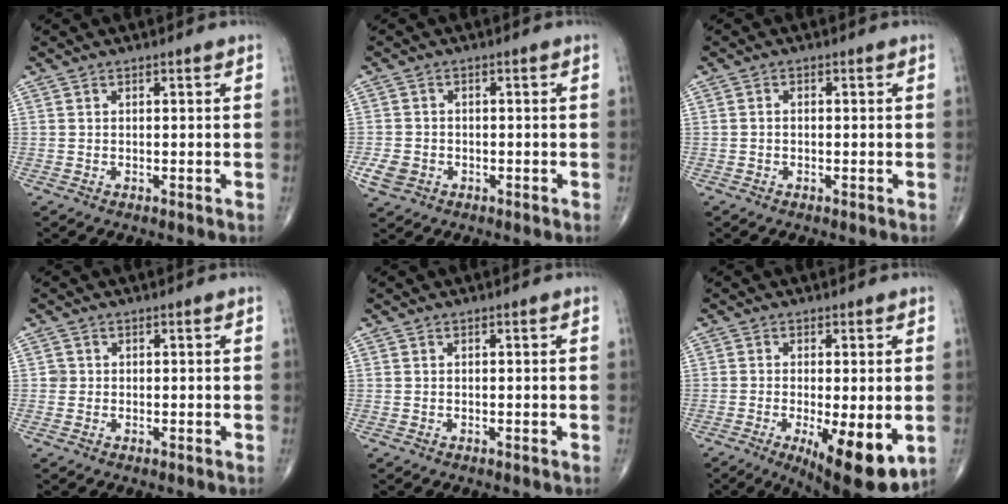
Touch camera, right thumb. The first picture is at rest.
{"total": 3.8, "force": [-1.4, 3.1, 1.7], "torque": [-0.031, 0.005, -0.022]}
{"total": 0.7, "force": [-0.2, 0.5, 0.5], "torque": [-0.007, 0.001, -0.007]}
{"total": 1.1, "force": [0.0, 1.1, 0.1], "torque": [0.006, 0.004, -0.001]}
{"total": 0.0}
{"total": 13.0, "force": [-3.9, 4.1, 11.7], "torque": [-0.163, -0.024, -0.049]}